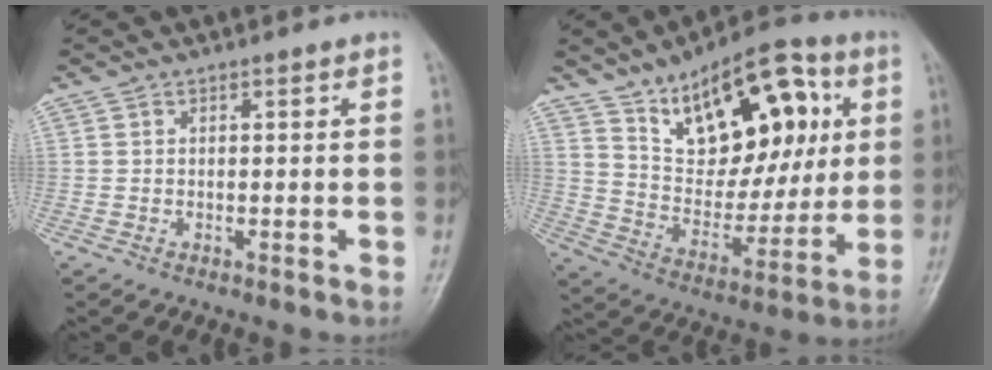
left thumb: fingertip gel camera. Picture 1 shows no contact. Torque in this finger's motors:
{"motor_torque": [0.57, 0.87, 1.28, -1.49, 0.30]}